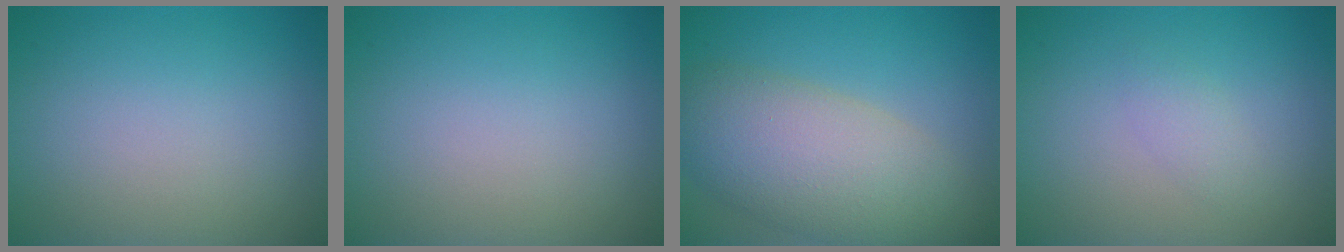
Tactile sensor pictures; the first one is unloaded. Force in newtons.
{"total": 0.0}
{"total": 8.3, "press": 8.2, "slide": 0.7}
{"total": 1.2, "press": 1.2, "slide": 0.1}